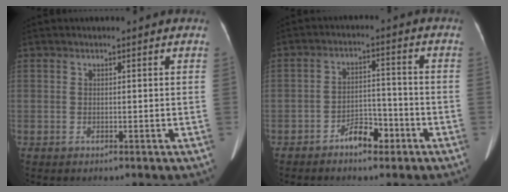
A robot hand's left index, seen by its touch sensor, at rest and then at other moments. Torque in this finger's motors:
{"motor_torque": [0.40, 0.41, 0.07, 0.06]}